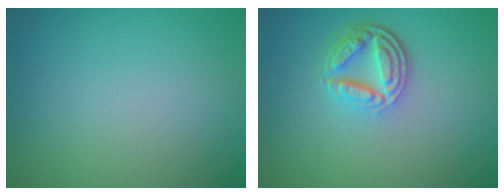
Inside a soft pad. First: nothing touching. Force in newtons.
{"total": 4.5, "press": 3.4, "slide": 2.9}